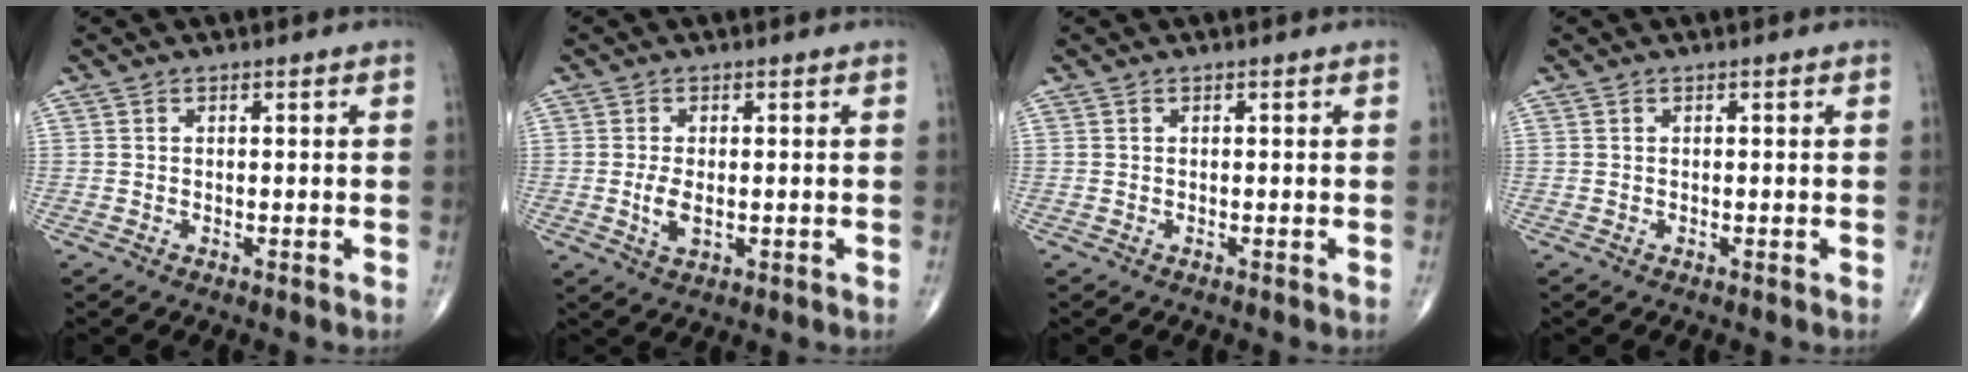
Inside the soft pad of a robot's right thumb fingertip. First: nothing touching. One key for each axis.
{"total": 3.5, "fx": -0.3, "fy": 1.7, "fz": 3.0, "tx": -0.063, "ty": -0.007, "tz": -0.004}
{"total": 0.0}
{"total": 0.0}